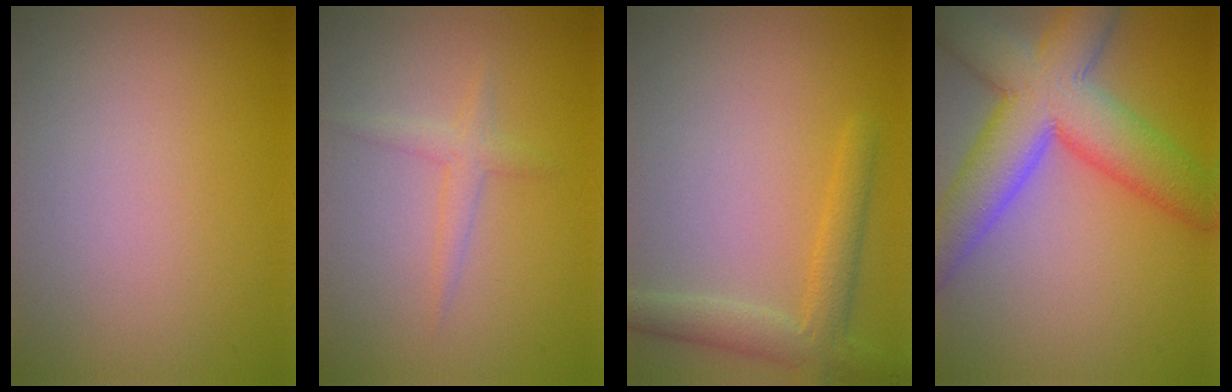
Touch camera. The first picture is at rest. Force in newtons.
{"total": 1.6, "press": 1.6, "slide": 0.0}
{"total": 3.3, "press": 3.3, "slide": 0.2}
{"total": 10.2, "press": 10.2, "slide": 0.5}